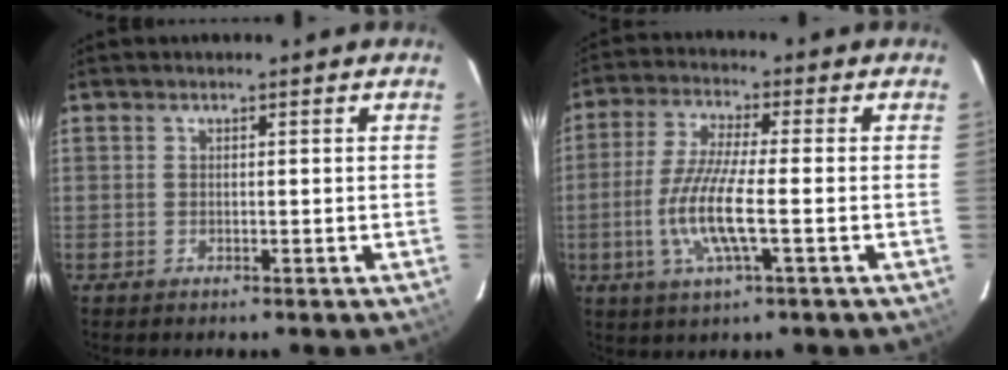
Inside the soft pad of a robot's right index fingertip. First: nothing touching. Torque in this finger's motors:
{"motor_torque": [0.46, -0.27, 0.46, 0.18]}